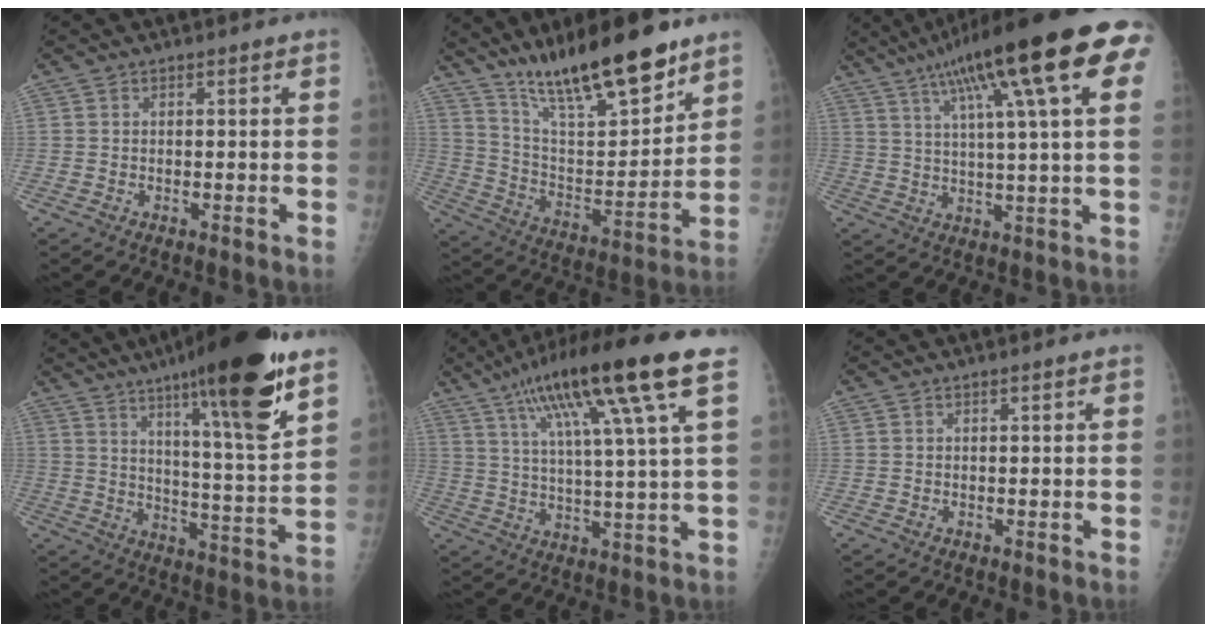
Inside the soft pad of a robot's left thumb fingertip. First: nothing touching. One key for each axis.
{"total": 21.6, "fx": 15.9, "fy": 5.3, "fz": 13.7, "tx": -0.197, "ty": -0.082, "tz": 0.279}
{"total": 24.9, "fx": 11.3, "fy": 4.5, "fz": 21.7, "tx": -0.333, "ty": 0.017, "tz": 0.160}
{"total": 22.8, "fx": 13.9, "fy": 2.8, "fz": 17.9, "tx": -0.257, "ty": -0.059, "tz": 0.216}
{"total": 19.0, "fx": 9.7, "fy": 1.0, "fz": 16.3, "tx": -0.274, "ty": -0.009, "tz": 0.159}
{"total": 0.0}